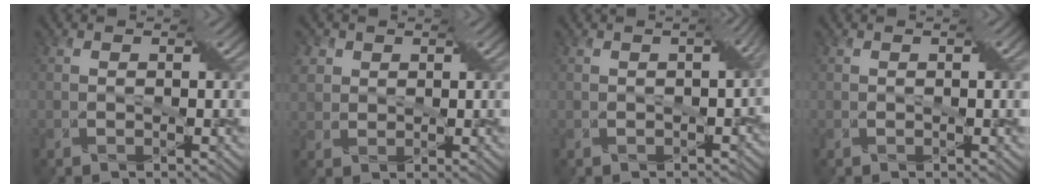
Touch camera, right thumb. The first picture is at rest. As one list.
[{"total": 3.7, "force": [1.4, 3.2, 1.4], "torque": [-0.054, 0.015, 0.025]}, {"total": 5.7, "force": [-1.1, 3.2, 4.6], "torque": [-0.049, -0.021, -0.008]}, {"total": 1.2, "force": [0.2, 0.2, 1.1], "torque": [-0.013, 0.003, 0.005]}]